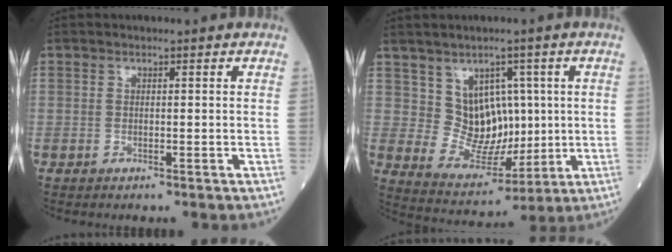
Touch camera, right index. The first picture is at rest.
{"total": 8.5, "force": [2.3, 6.6, 4.8], "torque": [-0.073, 0.014, 0.059]}